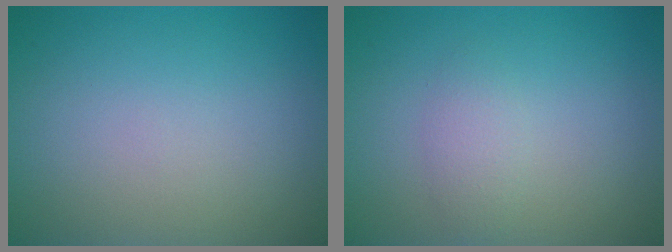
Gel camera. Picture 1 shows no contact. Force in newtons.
{"total": 1.5, "press": 1.5, "slide": 0.0}